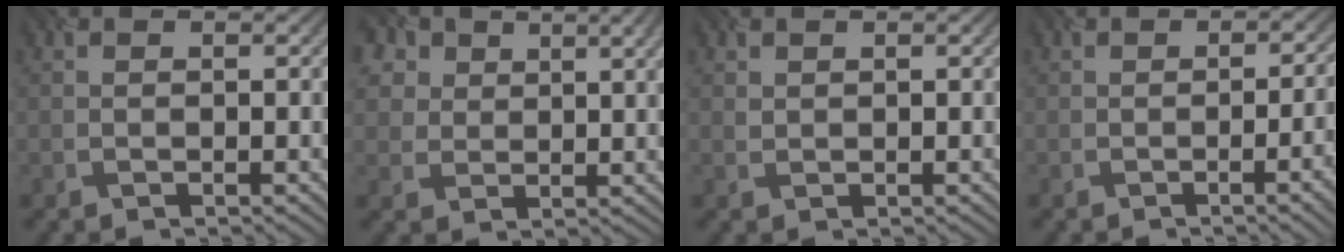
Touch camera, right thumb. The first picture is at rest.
{"total": 8.0, "force": [4.9, 5.1, 3.8], "torque": [-0.093, 0.013, 0.093]}
{"total": 0.9, "force": [0.7, 0.6, -0.1], "torque": [0.000, 0.004, 0.024]}
{"total": 7.5, "force": [-2.4, 2.5, 6.6], "torque": [-0.060, 0.000, -0.029]}